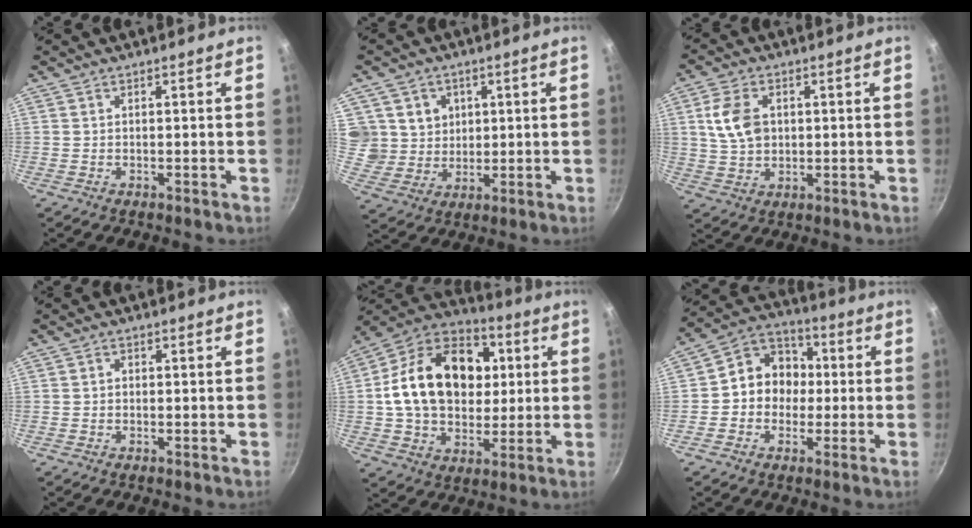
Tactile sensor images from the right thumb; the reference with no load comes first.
{"total": 9.0, "force": [2.8, 8.2, 2.4], "torque": [-0.012, -0.013, 0.057]}
{"total": 8.6, "force": [1.7, 6.1, 5.9], "torque": [-0.100, -0.001, 0.031]}
{"total": 1.1, "force": [0.0, 0.9, 0.5], "torque": [-0.007, 0.004, -0.002]}
{"total": 23.6, "force": [3.4, 17.2, 15.8], "torque": [-0.234, 0.021, 0.047]}
{"total": 10.9, "force": [-0.3, 9.6, 5.2], "torque": [-0.032, 0.032, -0.026]}